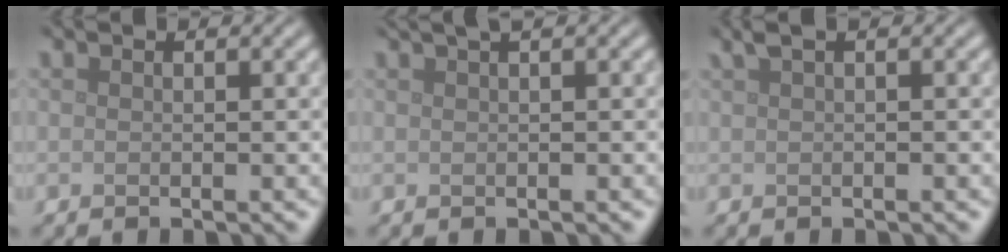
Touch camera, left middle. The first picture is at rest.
{"total": 2.1, "force": [1.2, 0.6, 1.6], "torque": [-0.021, 0.006, 0.014]}
{"total": 2.0, "force": [0.9, 0.6, 1.6], "torque": [-0.026, 0.008, 0.014]}